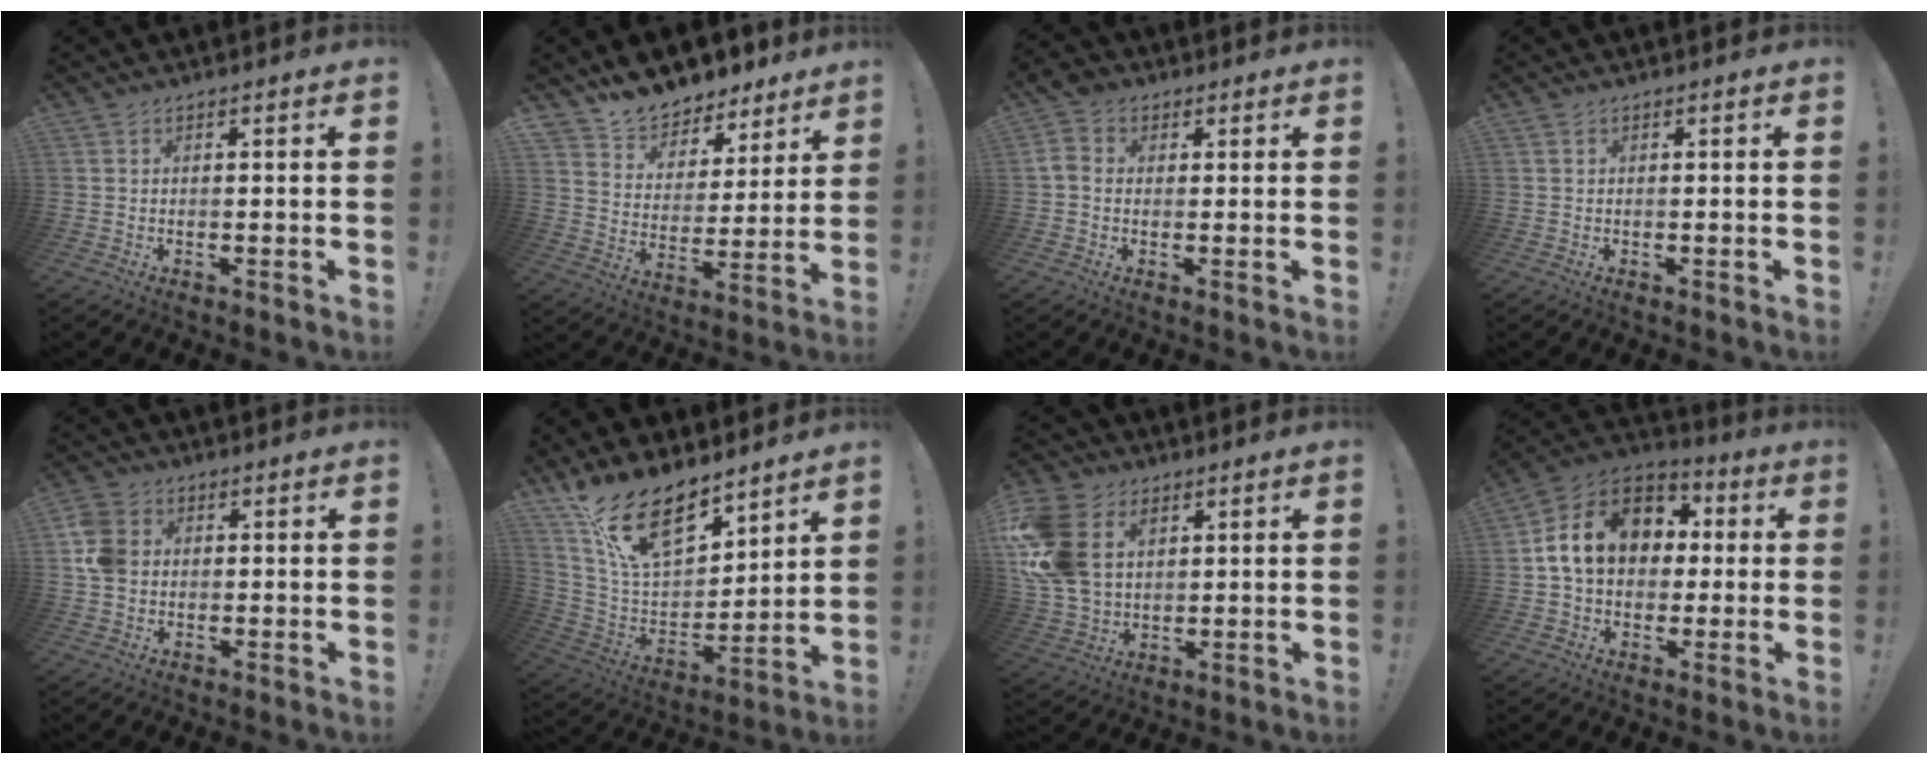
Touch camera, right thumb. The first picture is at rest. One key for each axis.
{"total": 11.3, "fx": 10.3, "fy": 4.5, "fz": 0.9, "tx": -0.032, "ty": -0.093, "tz": 0.191}
{"total": 6.0, "fx": 1.0, "fy": 4.9, "fz": 3.4, "tx": -0.079, "ty": 0.000, "tz": 0.019}
{"total": 0.0}
{"total": 8.7, "fx": 1.1, "fy": 7.1, "fz": 4.9, "tx": -0.099, "ty": 0.013, "tz": 0.025}
{"total": 19.7, "fx": 14.2, "fy": 8.7, "fz": 10.5, "tx": -0.189, "ty": -0.098, "tz": 0.264}
{"total": 19.1, "fx": 5.4, "fy": 14.2, "fz": 11.5, "tx": -0.232, "ty": -0.019, "tz": 0.102}
{"total": 17.1, "fx": 3.4, "fy": 13.1, "fz": 10.6, "tx": -0.169, "ty": 0.008, "tz": 0.067}